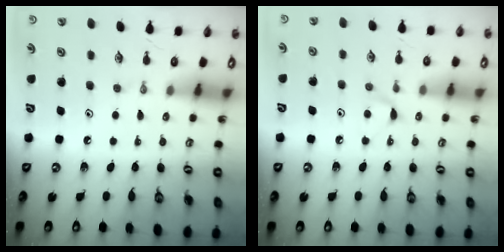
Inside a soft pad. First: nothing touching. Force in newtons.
{"total": 5.3, "press": 5.2, "slide": 0.7}